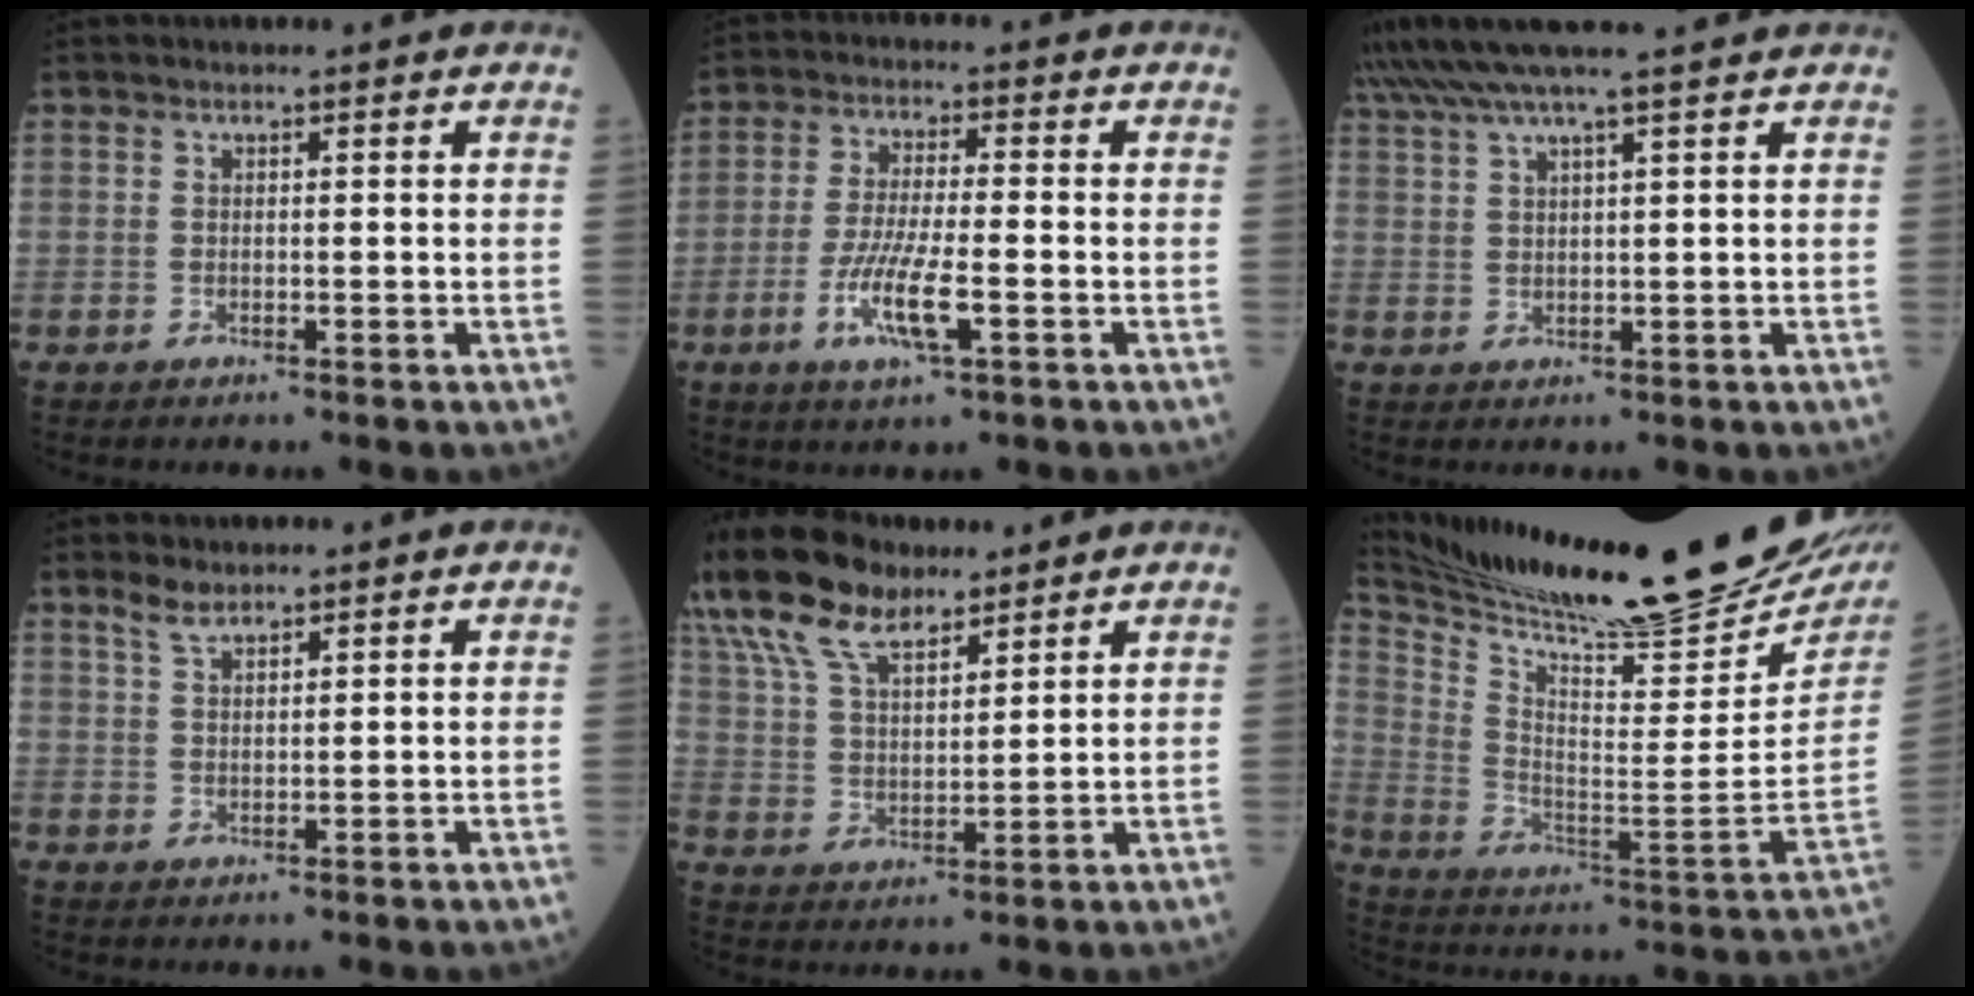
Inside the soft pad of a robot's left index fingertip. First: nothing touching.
{"total": 8.2, "force": [-3.1, 1.1, 7.5], "torque": [-0.153, -0.014, -0.059]}
{"total": 11.2, "force": [9.2, -0.7, 6.3], "torque": [-0.112, 0.035, 0.138]}
{"total": 2.3, "force": [1.9, 0.6, 1.0], "torque": [-0.028, 0.008, 0.042]}
{"total": 15.5, "force": [11.4, 6.1, 8.5], "torque": [-0.200, 0.043, 0.216]}
{"total": 27.1, "force": [23.8, 0.0, 12.9], "torque": [-0.225, -0.096, 0.355]}